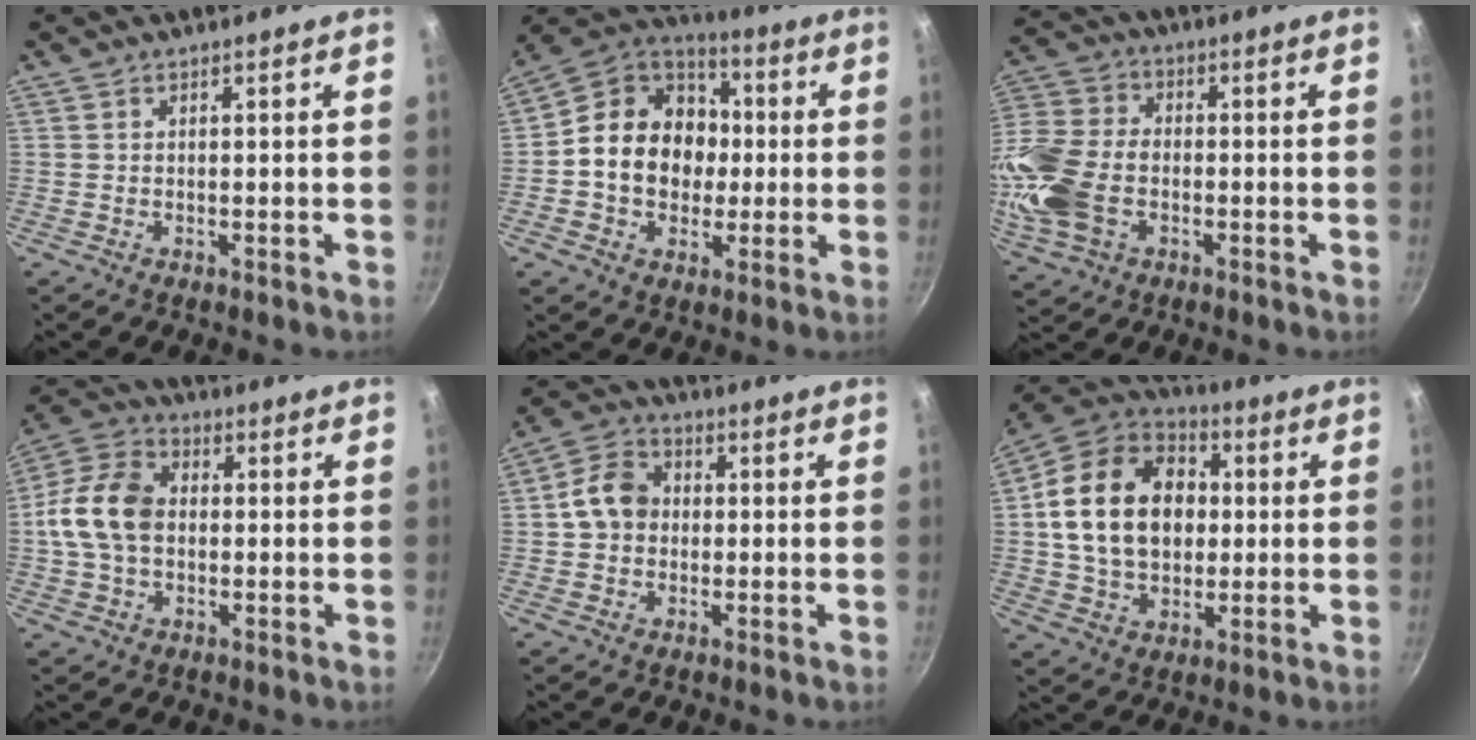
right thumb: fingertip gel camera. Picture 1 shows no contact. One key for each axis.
{"total": 17.5, "fx": -0.2, "fy": 14.3, "fz": 10.0, "tx": -0.132, "ty": 0.031, "tz": -0.017}
{"total": 16.7, "fx": -3.6, "fy": 11.6, "fz": 11.4, "tx": -0.245, "ty": 0.025, "tz": -0.076}
{"total": 12.9, "fx": 0.0, "fy": 9.2, "fz": 9.0, "tx": -0.152, "ty": 0.026, "tz": -0.015}
{"total": 8.3, "fx": 0.2, "fy": 6.8, "fz": 4.6, "tx": -0.056, "ty": 0.019, "tz": -0.013}
{"total": 21.1, "fx": 2.1, "fy": 15.6, "fz": 14.0, "tx": -0.219, "ty": 0.025, "tz": 0.030}